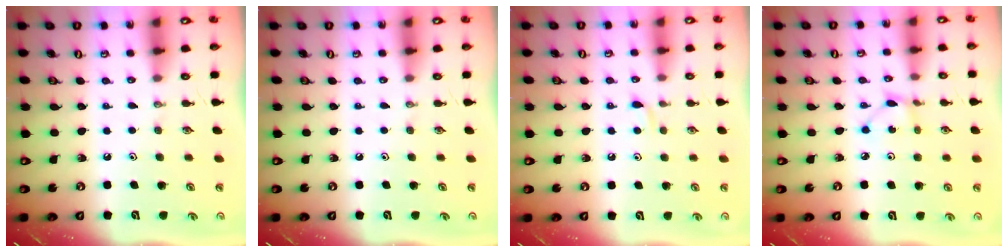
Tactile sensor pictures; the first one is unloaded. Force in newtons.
{"total": 0.0}
{"total": 3.7, "press": 3.7, "slide": 0.5}
{"total": 1.9, "press": 1.9, "slide": 0.2}